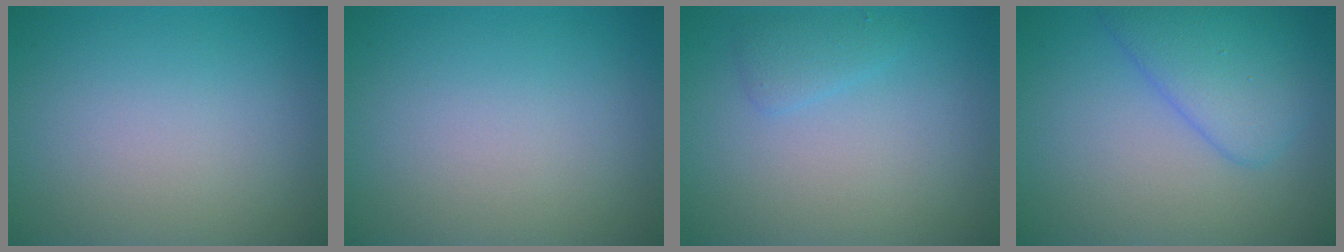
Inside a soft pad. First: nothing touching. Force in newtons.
{"total": 0.0}
{"total": 1.4, "press": 1.4, "slide": 0.1}
{"total": 4.4, "press": 4.4, "slide": 0.1}